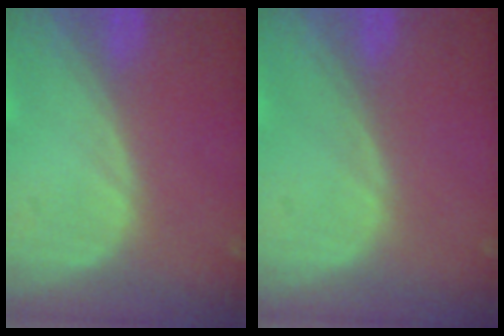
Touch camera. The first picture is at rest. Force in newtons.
{"total": 0.0}